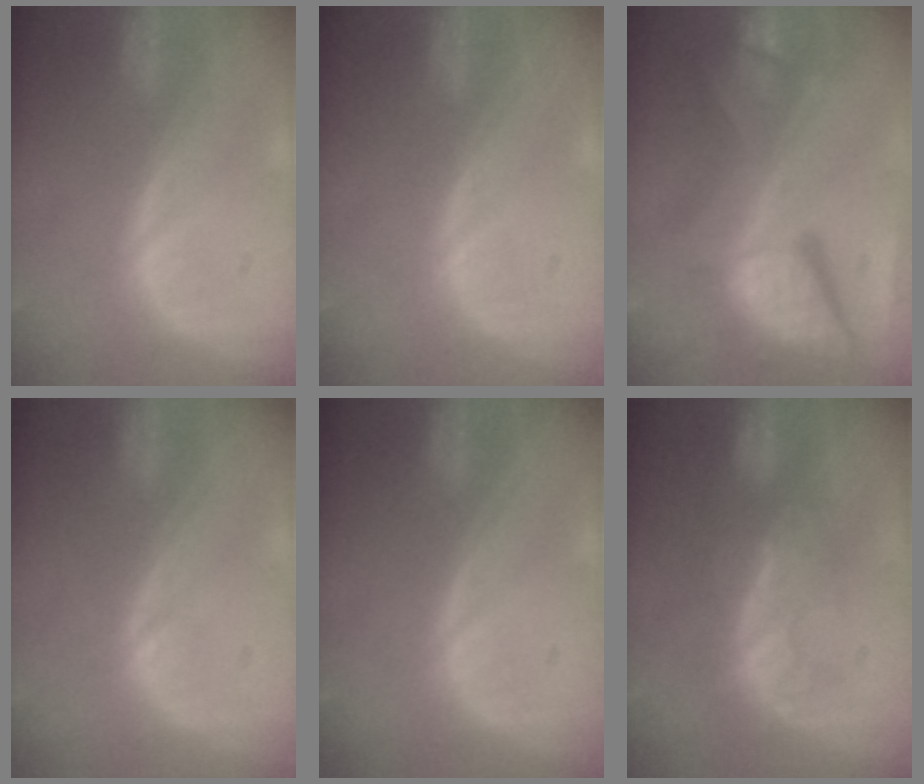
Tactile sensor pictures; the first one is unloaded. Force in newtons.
{"total": 0.0}
{"total": 12.9, "press": 10.6, "slide": 7.3}
{"total": 0.5, "press": 0.5, "slide": 0.1}
{"total": 0.0}
{"total": 8.1, "press": 7.1, "slide": 3.8}